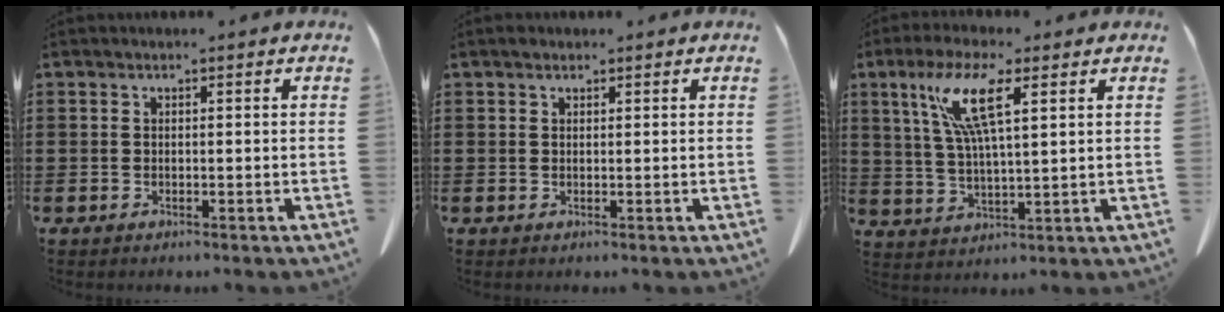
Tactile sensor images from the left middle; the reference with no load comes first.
{"total": 0.7, "force": [0.5, 0.4, 0.1], "torque": [0.003, -0.001, 0.008]}
{"total": 9.1, "force": [4.4, 1.9, 7.8], "torque": [-0.169, 0.005, 0.074]}